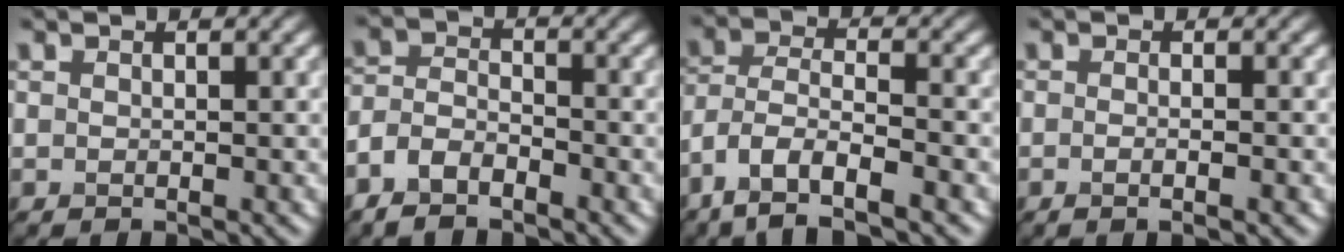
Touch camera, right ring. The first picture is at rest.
{"total": 3.8, "force": [-2.7, 1.8, 2.0], "torque": [-0.039, 0.002, -0.064]}
{"total": 6.8, "force": [-4.4, 2.2, 4.7], "torque": [-0.089, -0.001, -0.092]}
{"total": 2.7, "force": [-0.2, 1.2, 2.4], "torque": [-0.006, -0.003, -0.019]}